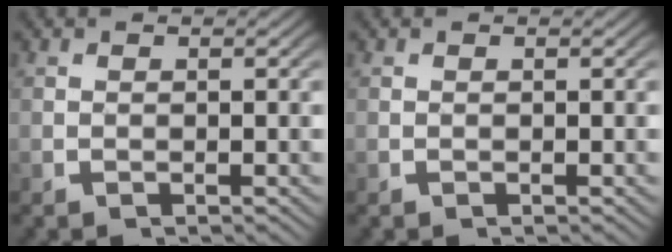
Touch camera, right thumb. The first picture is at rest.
{"total": 0.0}